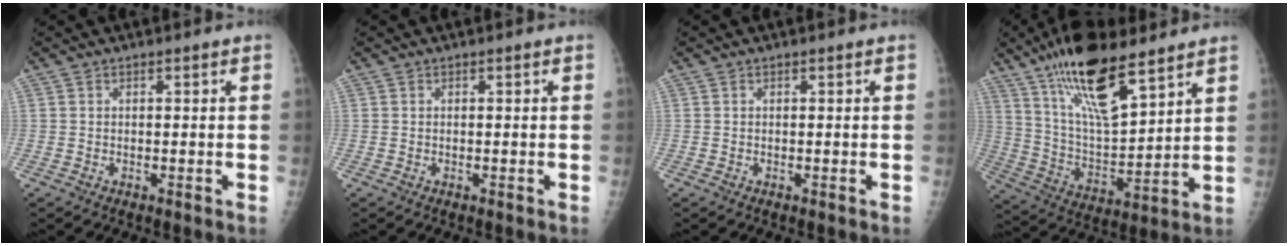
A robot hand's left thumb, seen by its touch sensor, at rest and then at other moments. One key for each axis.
{"total": 0.0}
{"total": 0.0}
{"total": 19.2, "fx": 12.7, "fy": 6.0, "fz": 13.1, "tx": -0.211, "ty": -0.057, "tz": 0.239}